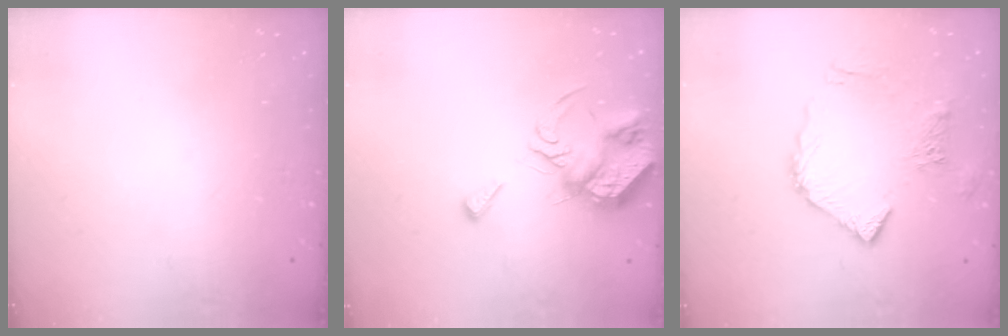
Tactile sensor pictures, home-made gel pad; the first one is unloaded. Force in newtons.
{"total": 8.1, "press": 8.1, "slide": 0.3}
{"total": 11.0, "press": 10.9, "slide": 1.5}